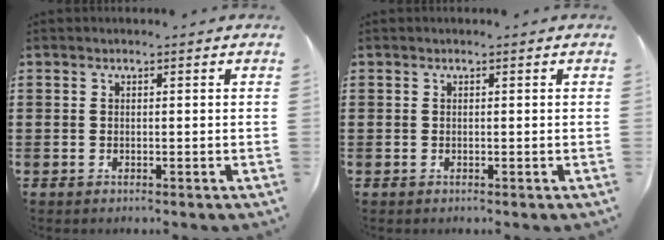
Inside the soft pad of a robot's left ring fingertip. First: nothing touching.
{"total": 0.0}